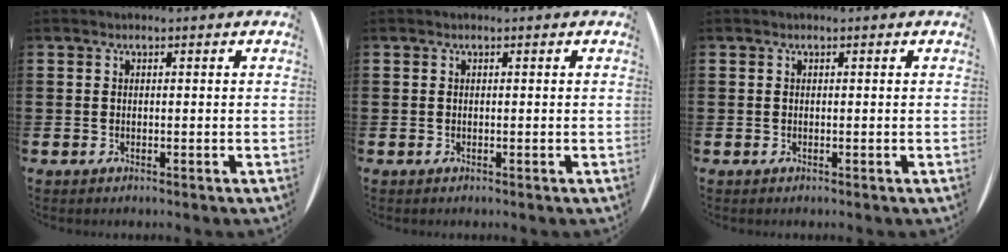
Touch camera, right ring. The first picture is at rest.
{"total": 0.0}
{"total": 0.0}